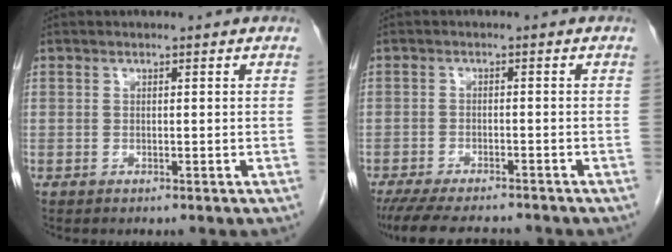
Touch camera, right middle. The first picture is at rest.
{"total": 10.9, "force": [-9.7, 2.2, 4.5], "torque": [-0.079, -0.012, -0.141]}